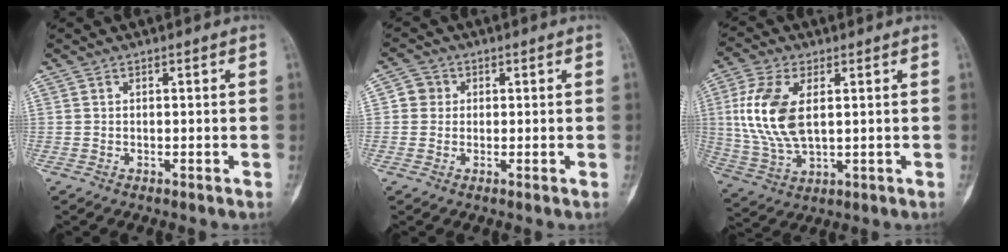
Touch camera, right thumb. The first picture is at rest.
{"total": 3.2, "force": [0.6, 3.1, 0.8], "torque": [0.011, 0.004, 0.004]}
{"total": 13.5, "force": [2.5, 7.1, 11.1], "torque": [-0.238, -0.007, 0.055]}